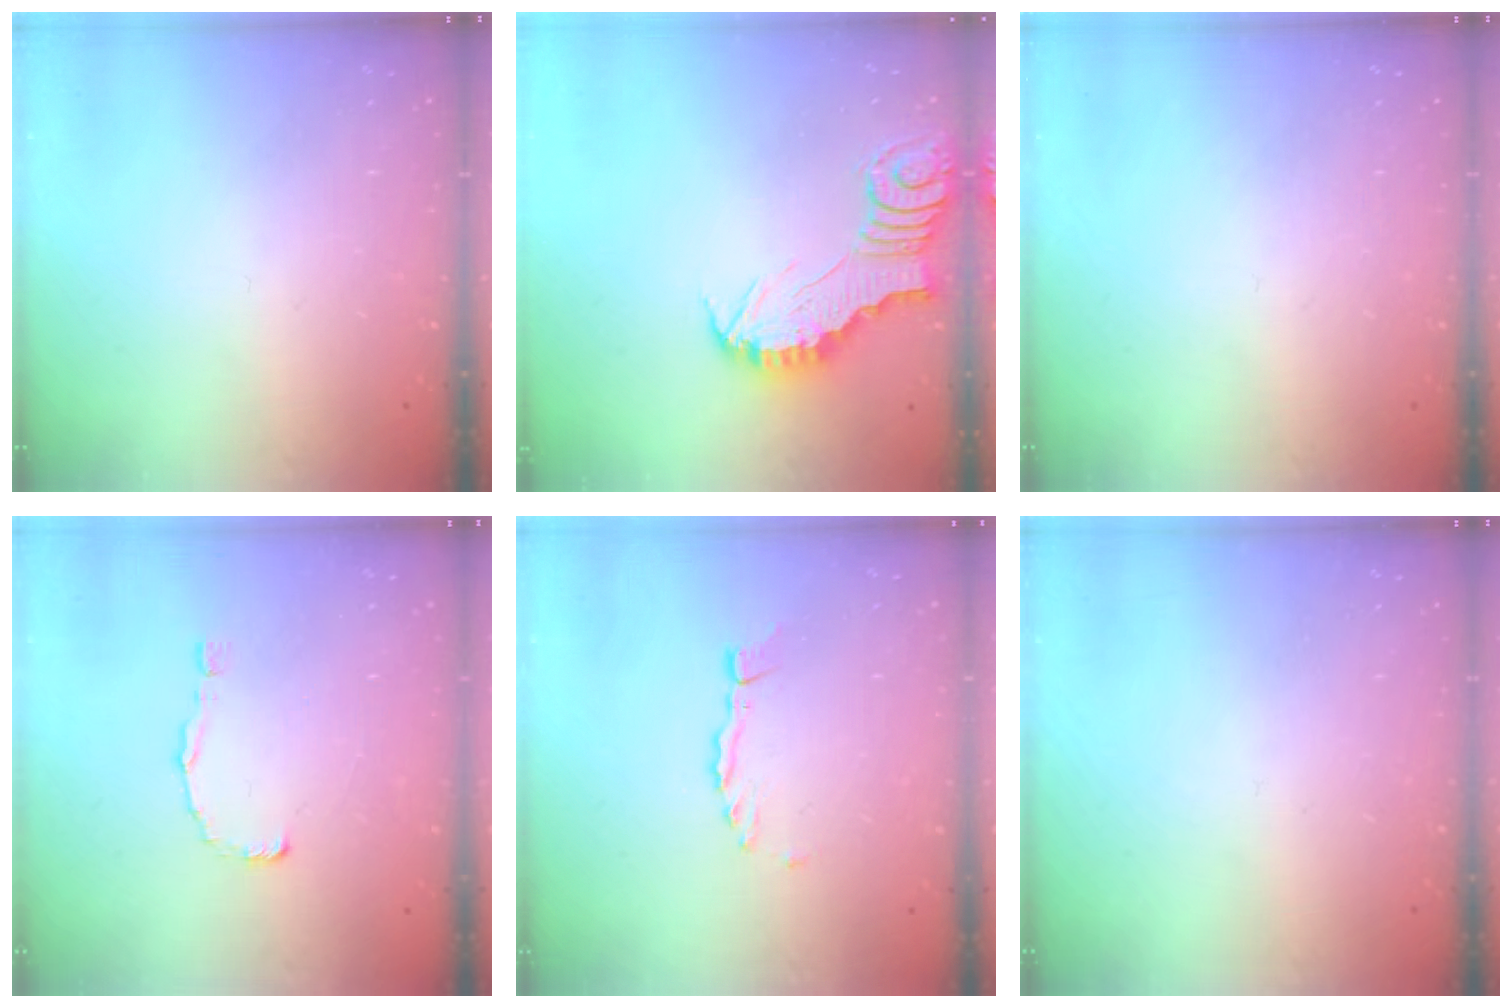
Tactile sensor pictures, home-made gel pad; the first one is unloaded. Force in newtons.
{"total": 3.0, "press": 3.0, "slide": 0.3}
{"total": 0.0}
{"total": 0.7, "press": 0.7, "slide": 0.0}
{"total": 2.2, "press": 2.2, "slide": 0.3}
{"total": 0.0}